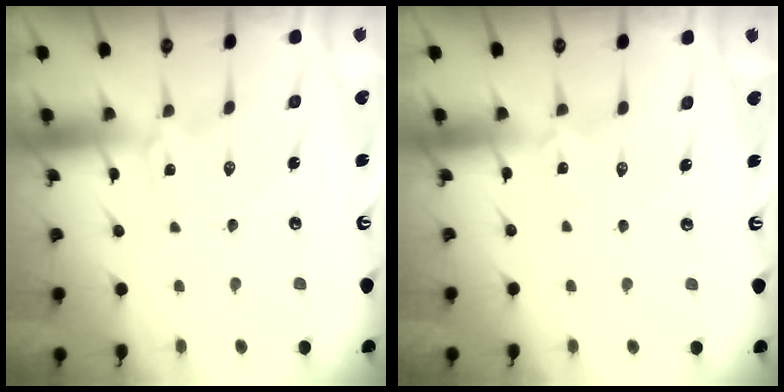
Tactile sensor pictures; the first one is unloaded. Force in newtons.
{"total": 1.1, "press": 1.1, "slide": 0.1}